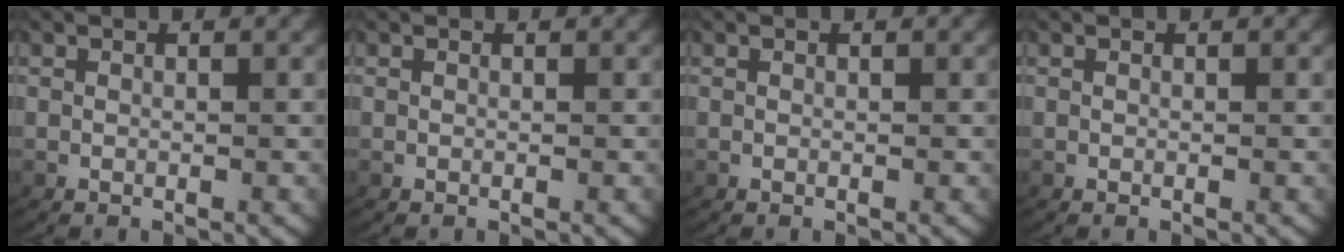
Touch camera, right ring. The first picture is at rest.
{"total": 0.0}
{"total": 0.0}
{"total": 0.0}